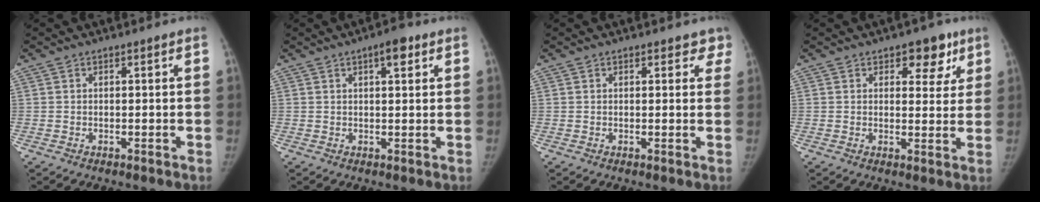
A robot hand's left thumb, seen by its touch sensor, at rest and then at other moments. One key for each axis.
{"total": 3.7, "fx": 1.9, "fy": 1.3, "fz": 2.9, "tx": -0.031, "ty": -0.005, "tz": 0.023}
{"total": 2.9, "fx": 2.3, "fy": 1.7, "fz": 0.5, "tx": 0.039, "ty": -0.007, "tz": 0.014}
{"total": 6.7, "fx": 3.6, "fy": 4.1, "fz": 3.8, "tx": -0.007, "ty": -0.013, "tz": 0.042}